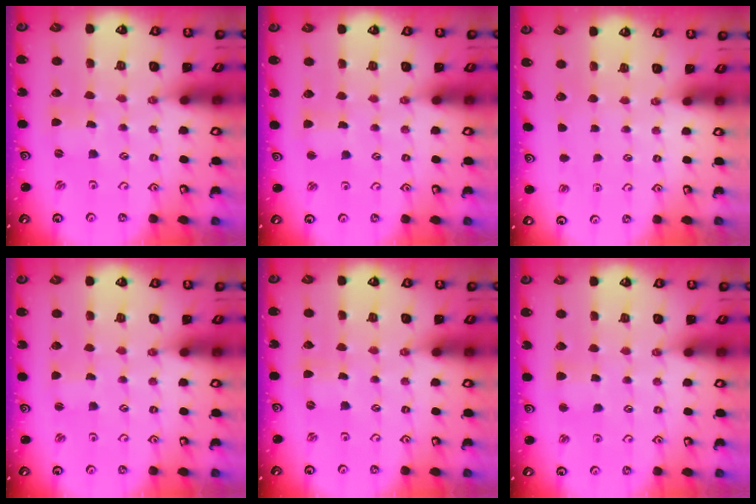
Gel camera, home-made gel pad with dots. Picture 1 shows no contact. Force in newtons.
{"total": 3.0, "press": 2.9, "slide": 0.6}
{"total": 0.0}
{"total": 0.0}
{"total": 0.0}
{"total": 4.0, "press": 4.0, "slide": 0.4}